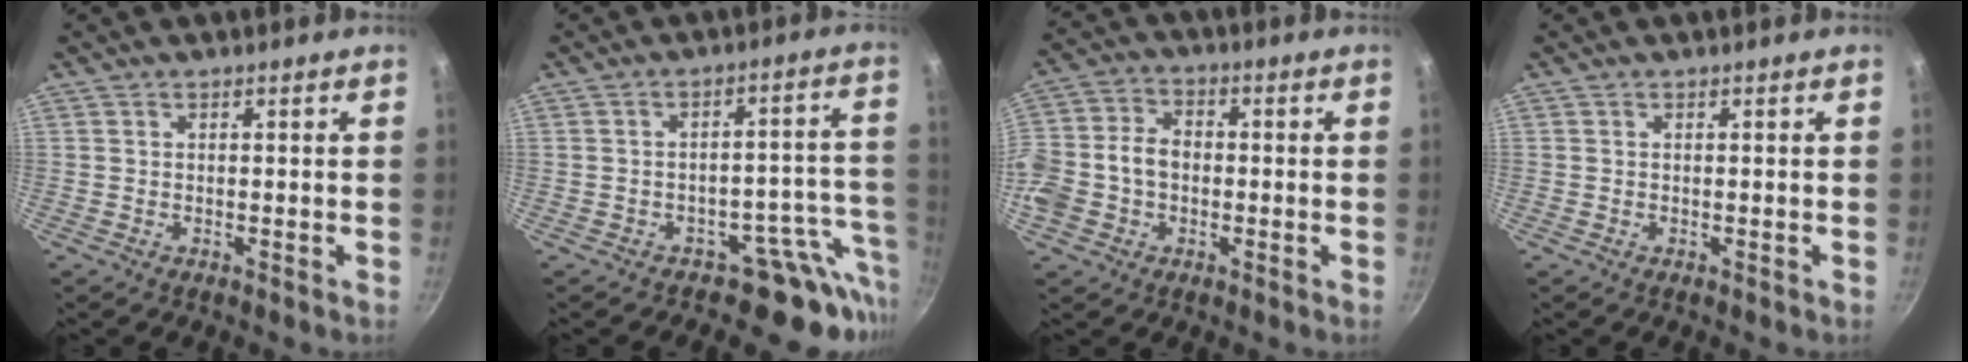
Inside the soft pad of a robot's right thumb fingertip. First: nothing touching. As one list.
[{"total": 9.9, "force": [-6.2, 6.4, 4.2], "torque": [0.034, 0.063, -0.082]}, {"total": 12.0, "force": [-1.7, 9.2, 7.5], "torque": [-0.144, 0.034, -0.041]}, {"total": 0.0}]